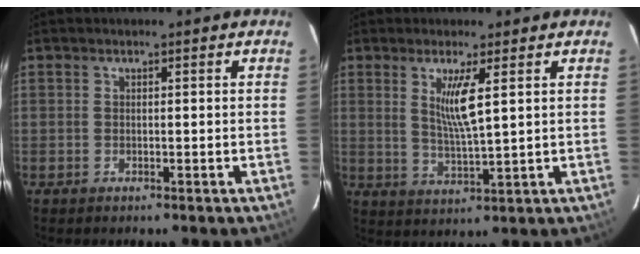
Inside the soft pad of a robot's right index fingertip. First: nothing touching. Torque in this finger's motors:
{"motor_torque": [0.17, 0.10, 0.35, 0.09]}